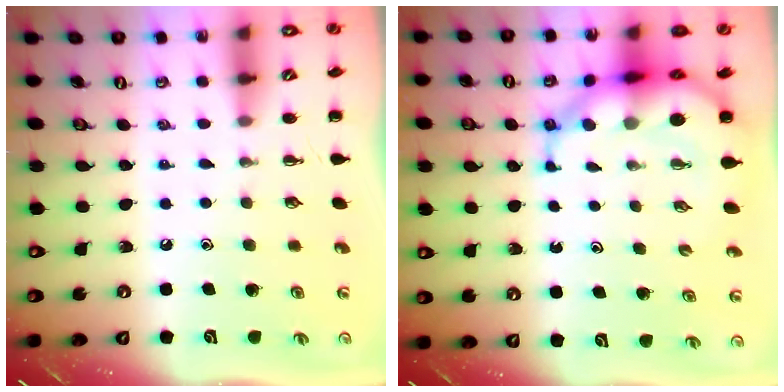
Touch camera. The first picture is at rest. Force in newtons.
{"total": 7.9, "press": 7.6, "slide": 2.1}